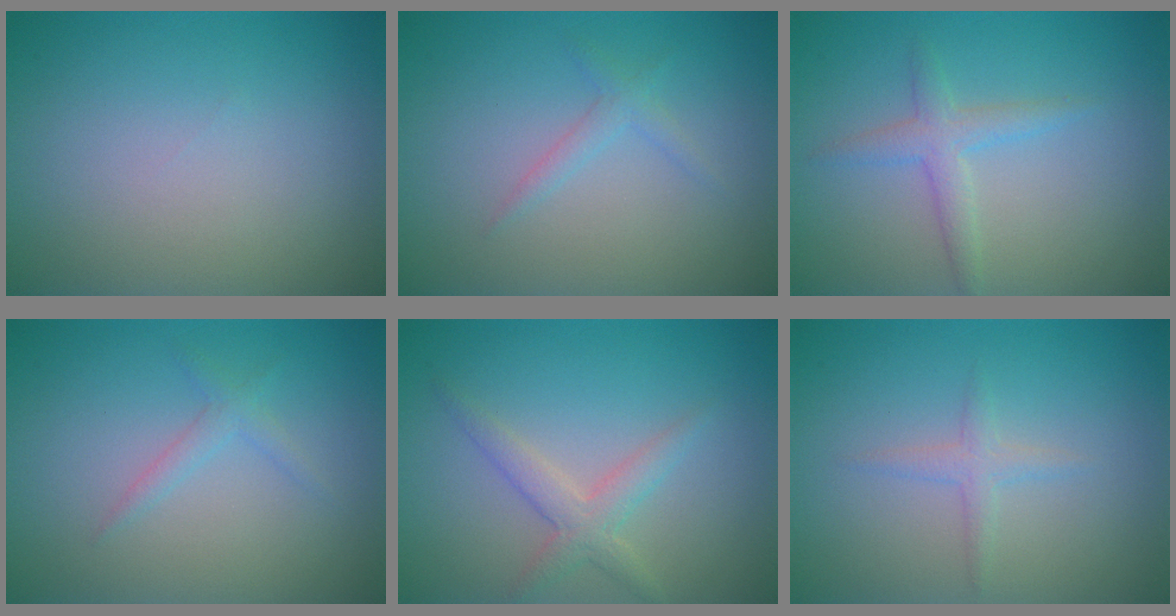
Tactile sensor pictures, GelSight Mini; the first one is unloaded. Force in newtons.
{"total": 1.3, "press": 1.2, "slide": 0.1}
{"total": 2.2, "press": 2.2, "slide": 0.1}
{"total": 1.3, "press": 1.2, "slide": 0.1}
{"total": 2.5, "press": 2.5, "slide": 0.0}
{"total": 1.3, "press": 1.3, "slide": 0.0}